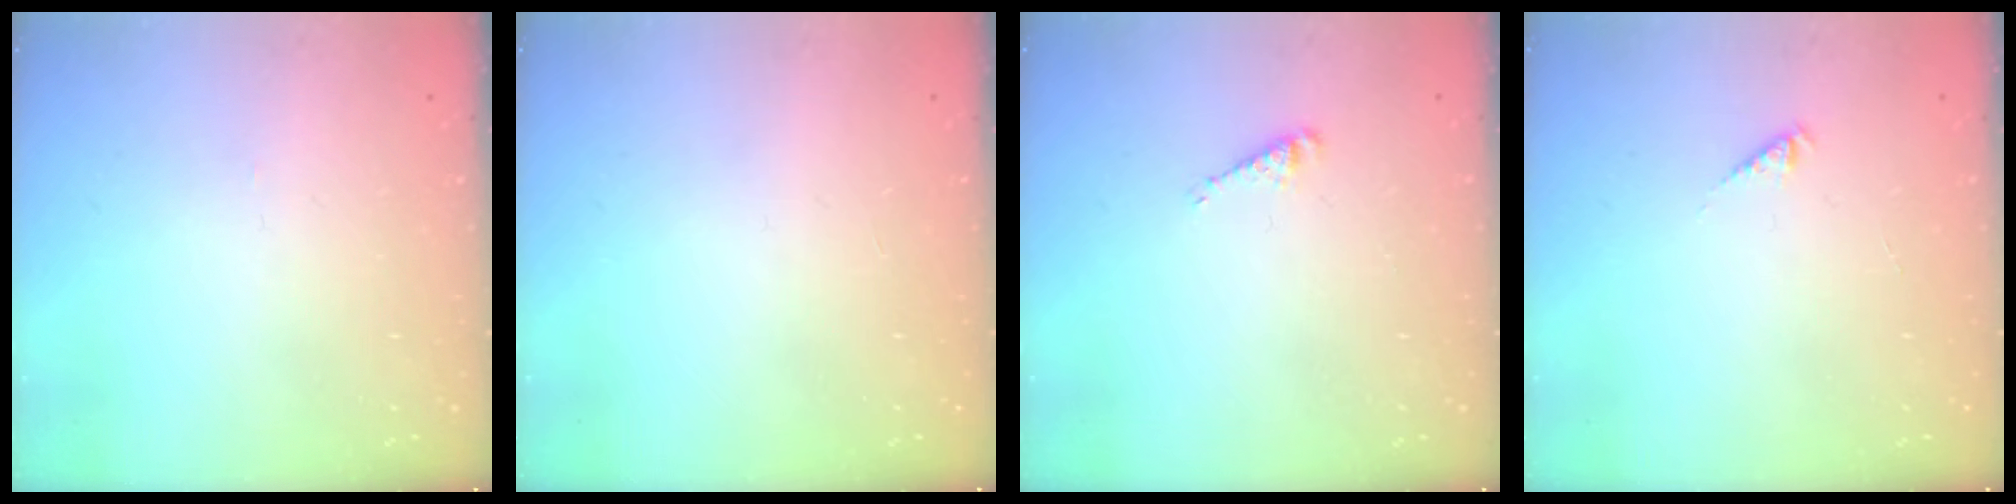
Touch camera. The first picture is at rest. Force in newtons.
{"total": 0.0}
{"total": 3.5, "press": 3.5, "slide": 0.4}
{"total": 0.5, "press": 0.5, "slide": 0.2}